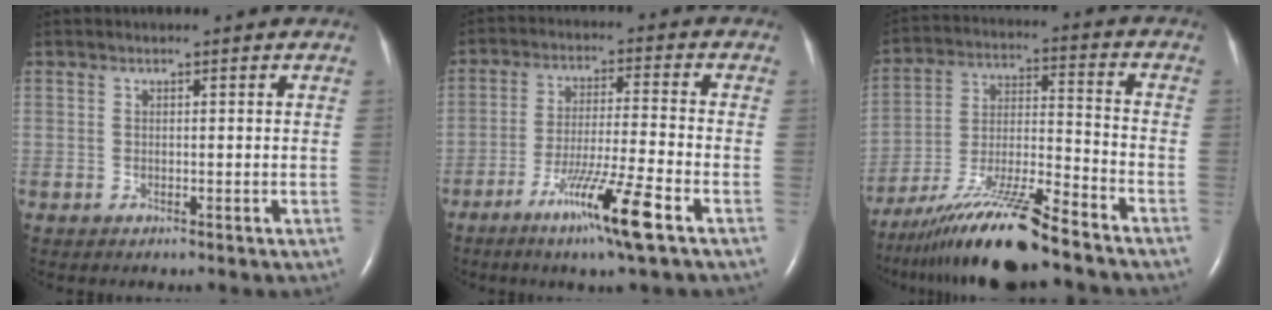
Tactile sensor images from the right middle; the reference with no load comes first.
{"total": 10.3, "force": [-5.9, -0.9, 8.4], "torque": [-0.156, -0.027, -0.106]}
{"total": 16.1, "force": [-13.2, 0.6, 9.2], "torque": [-0.191, -0.021, -0.240]}